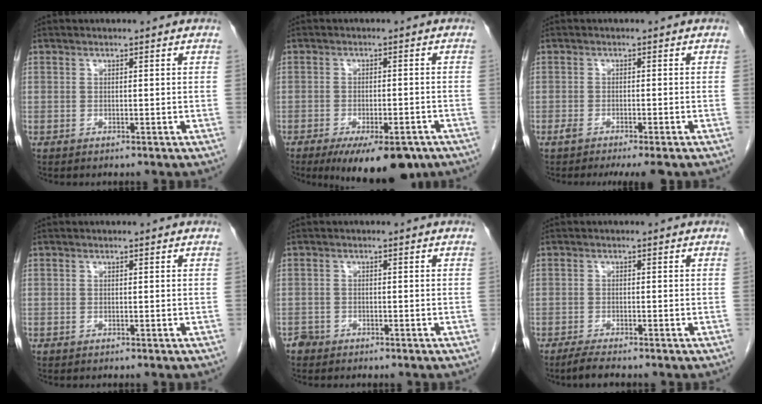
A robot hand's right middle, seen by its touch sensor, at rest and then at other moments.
{"total": 11.4, "force": [-8.1, 3.5, 7.3], "torque": [-0.093, -0.012, -0.115]}
{"total": 5.6, "force": [-4.3, 0.6, 3.5], "torque": [-0.046, -0.007, -0.061]}
{"total": 0.0}
{"total": 1.2, "force": [-1.0, 0.6, -0.1], "torque": [0.000, 0.003, -0.021]}
{"total": 2.8, "force": [-2.4, 0.0, 1.5], "torque": [-0.035, -0.007, -0.043]}